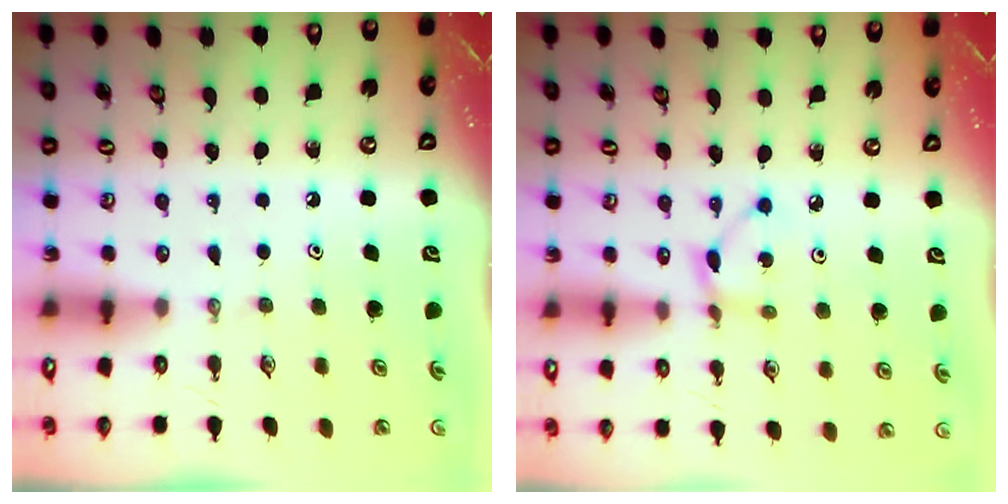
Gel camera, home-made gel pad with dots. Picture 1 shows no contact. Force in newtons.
{"total": 2.6, "press": 2.6, "slide": 0.2}